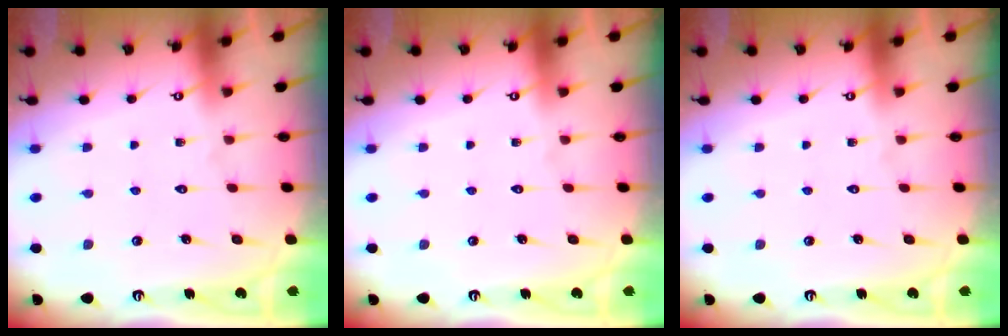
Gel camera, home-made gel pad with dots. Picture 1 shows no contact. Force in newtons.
{"total": 0.0}
{"total": 0.0}